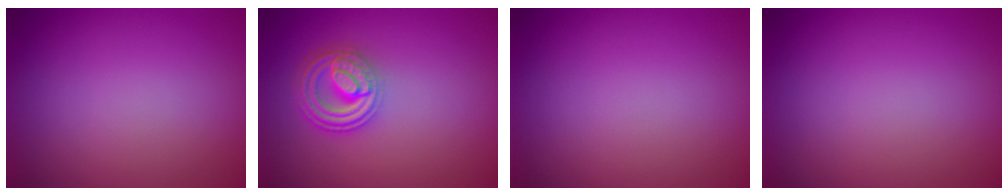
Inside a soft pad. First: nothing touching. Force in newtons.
{"total": 4.6, "press": 3.5, "slide": 3.0}
{"total": 0.0}
{"total": 0.0}